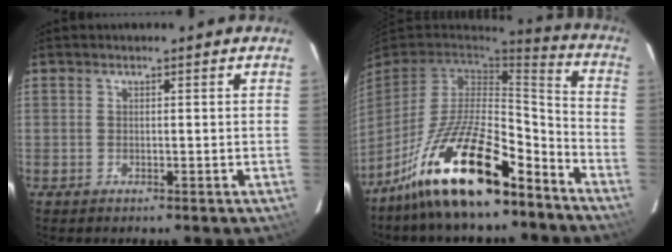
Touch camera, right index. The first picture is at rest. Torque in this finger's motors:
{"motor_torque": [1.33, -0.81, 1.05, 0.21]}